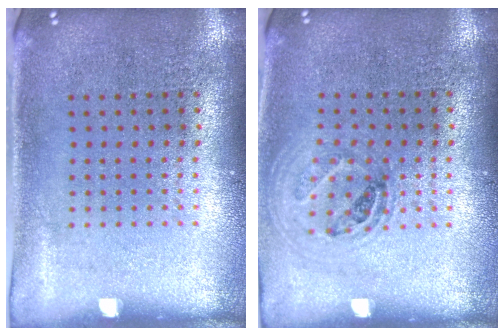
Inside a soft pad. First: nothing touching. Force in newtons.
{"total": 1.1, "press": 1.0, "slide": 0.4}